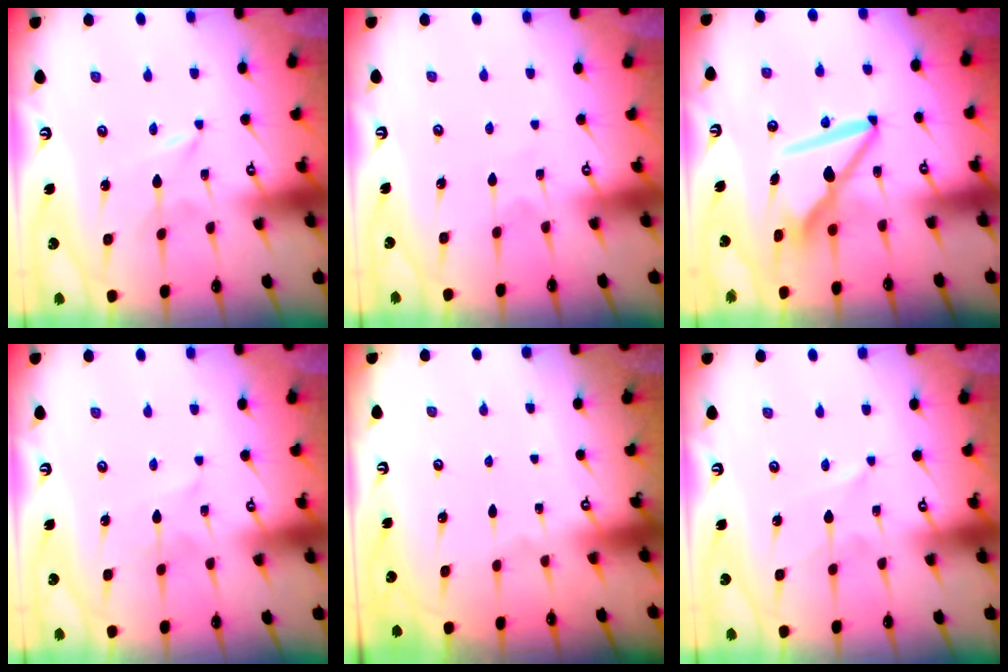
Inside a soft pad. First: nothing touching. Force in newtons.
{"total": 2.0, "press": 2.0, "slide": 0.2}
{"total": 11.3, "press": 11.2, "slide": 1.3}
{"total": 2.9, "press": 2.9, "slide": 0.4}
{"total": 0.0}
{"total": 0.8, "press": 0.8, "slide": 0.1}